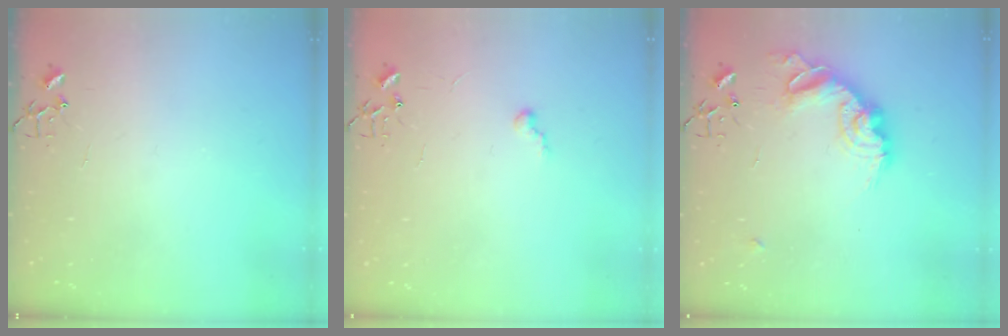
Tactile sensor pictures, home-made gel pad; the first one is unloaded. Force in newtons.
{"total": 5.7, "press": 5.7, "slide": 0.5}
{"total": 16.1, "press": 16.1, "slide": 1.0}